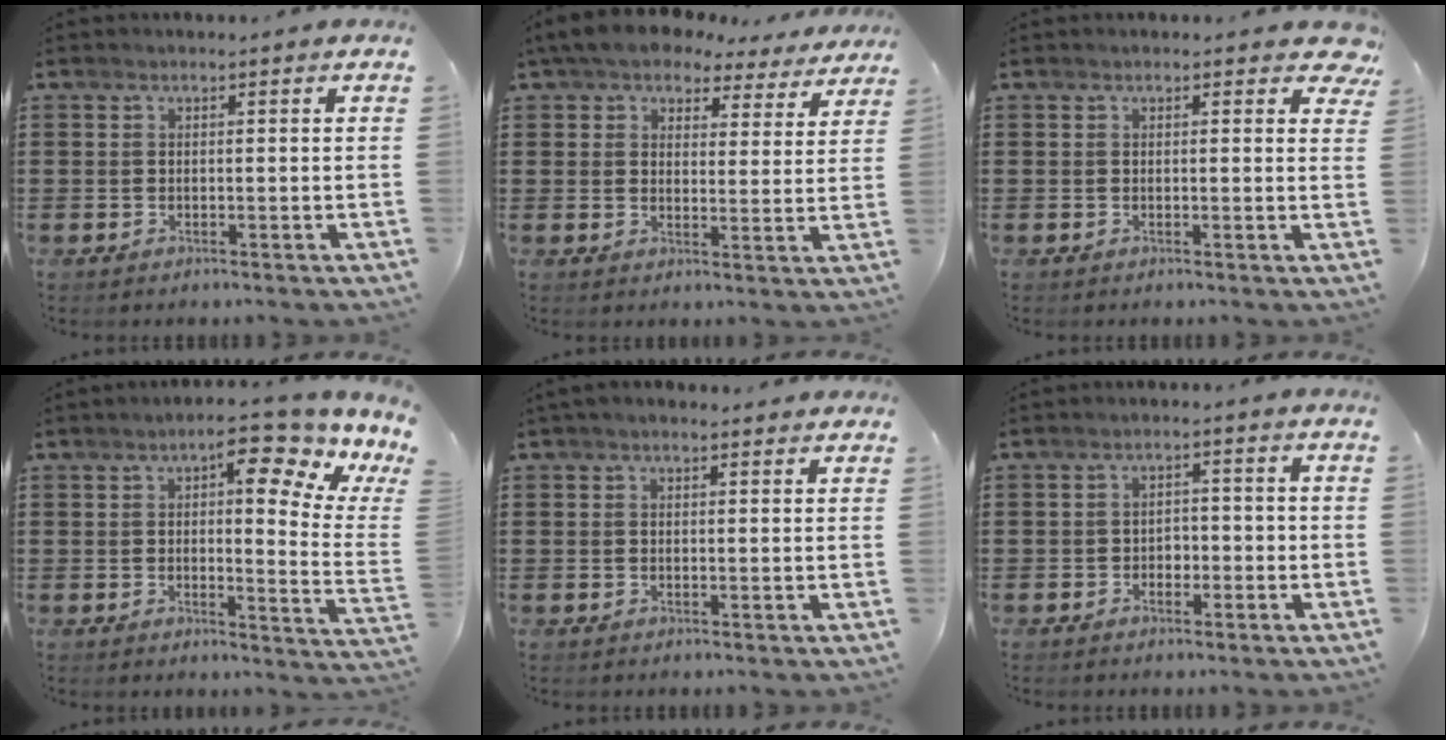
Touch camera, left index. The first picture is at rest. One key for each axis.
{"total": 6.7, "fx": 6.1, "fy": 1.9, "fz": 2.0, "tx": -0.069, "ty": -0.023, "tz": 0.110}
{"total": 1.3, "fx": 0.9, "fy": 0.7, "fz": 0.7, "tx": -0.002, "ty": 0.001, "tz": 0.013}
{"total": 9.8, "fx": 6.2, "fy": 1.6, "fz": 7.4, "tx": -0.106, "ty": -0.039, "tz": 0.092}
{"total": 1.5, "fx": 1.2, "fy": 0.6, "fz": 0.7, "tx": -0.016, "ty": 0.006, "tz": 0.023}
{"total": 2.0, "fx": -1.1, "fy": 1.3, "fz": 0.9, "tx": -0.022, "ty": 0.005, "tz": -0.027}